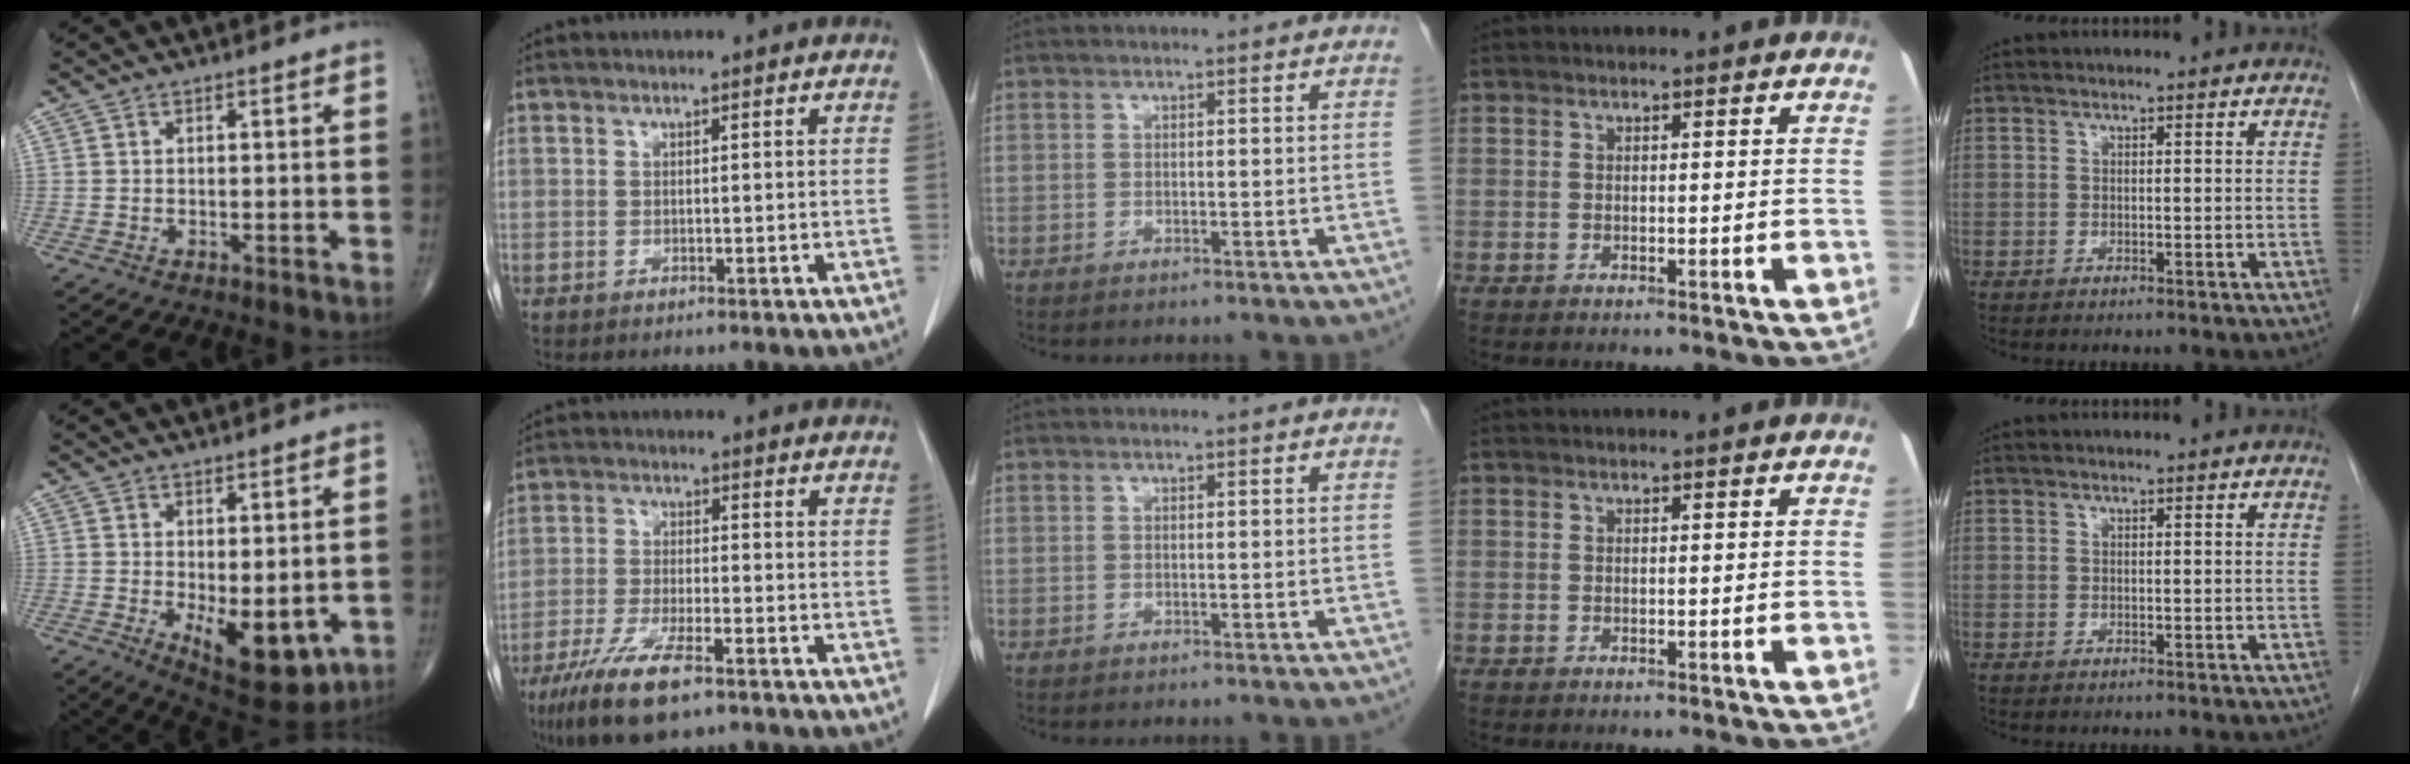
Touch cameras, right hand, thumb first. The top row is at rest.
{"thumb": {"total": 11.0, "force": [-2.5, 5.1, 9.5], "torque": [-0.111, -0.019, -0.018]}, "index": {"total": 10.4, "force": [-6.7, 2.3, 7.6], "torque": [-0.146, -0.021, -0.116]}}